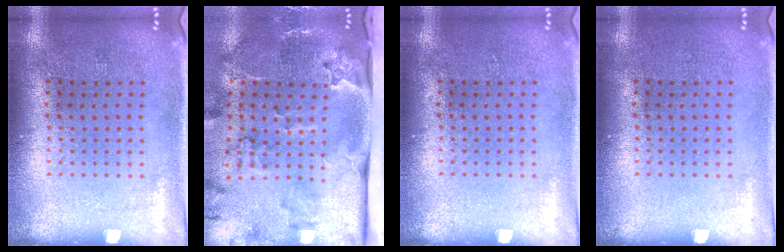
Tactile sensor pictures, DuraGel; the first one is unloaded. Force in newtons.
{"total": 3.8, "press": 2.6, "slide": 2.8}
{"total": 0.0}
{"total": 0.0}